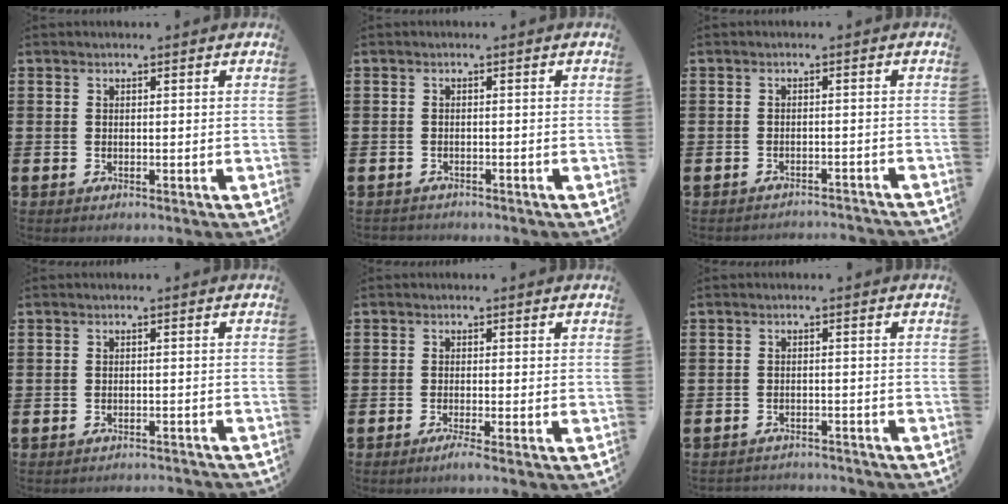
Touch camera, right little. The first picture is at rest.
{"total": 0.7, "force": [-0.7, 0.1, -0.1], "torque": [-0.001, -0.001, -0.014]}
{"total": 1.4, "force": [-1.4, -0.1, -0.1], "torque": [-0.002, 0.005, -0.030]}
{"total": 1.1, "force": [-1.1, -0.1, 0.0], "torque": [-0.001, 0.001, -0.022]}
{"total": 1.2, "force": [-0.7, 0.0, 1.0], "torque": [-0.017, -0.004, -0.014]}
{"total": 1.6, "force": [-1.6, 0.0, -0.2], "torque": [0.000, 0.003, -0.036]}